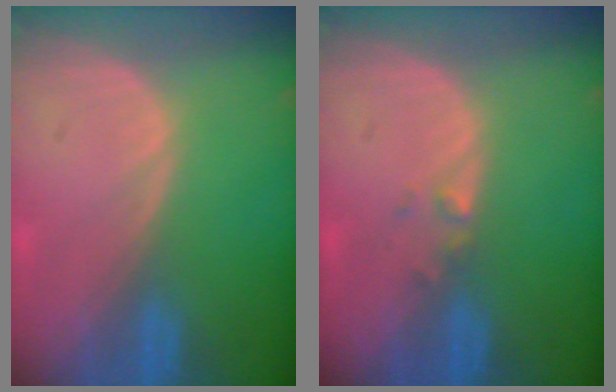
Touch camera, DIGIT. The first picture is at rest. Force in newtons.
{"total": 1.3, "press": 1.0, "slide": 0.8}